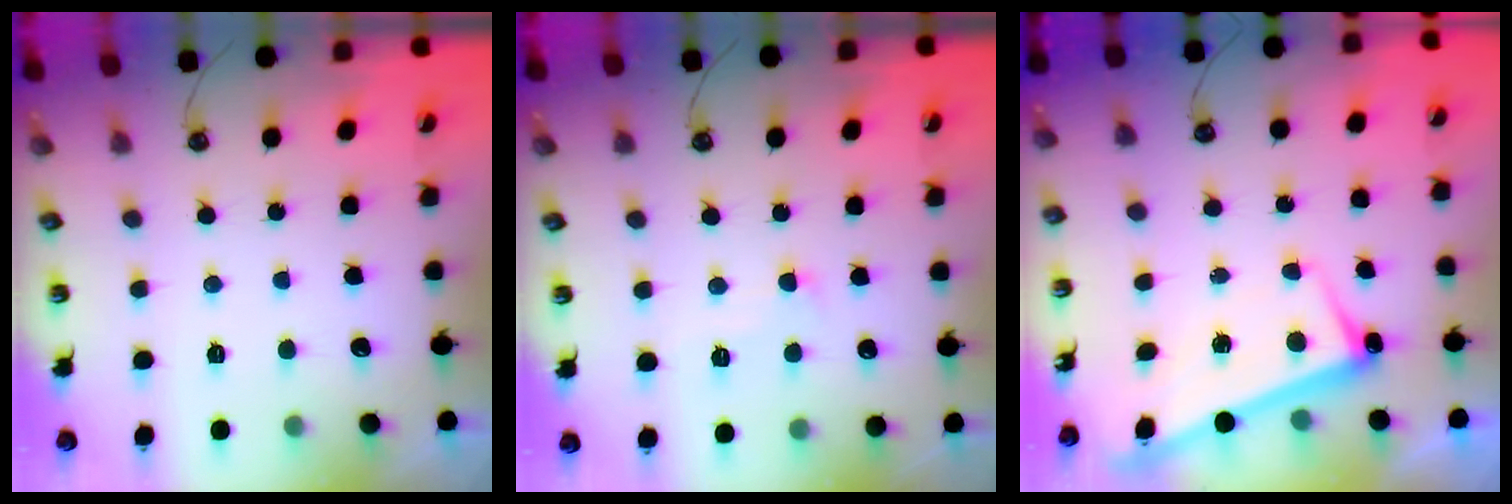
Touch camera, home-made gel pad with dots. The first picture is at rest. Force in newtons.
{"total": 1.8, "press": 1.7, "slide": 0.6}
{"total": 2.4, "press": 2.3, "slide": 0.5}